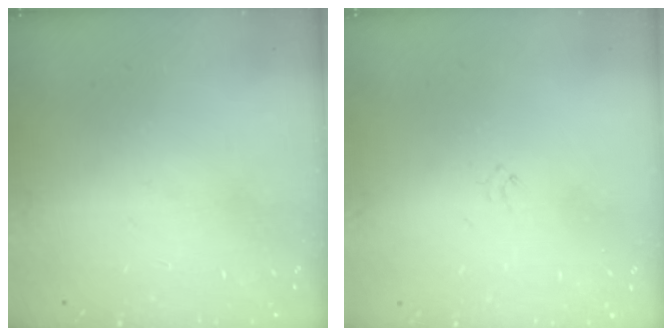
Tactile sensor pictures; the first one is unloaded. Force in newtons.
{"total": 0.0}